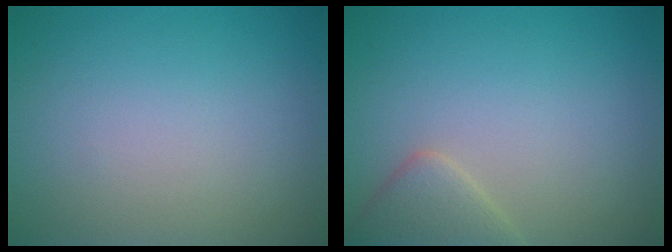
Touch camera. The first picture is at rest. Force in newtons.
{"total": 2.7, "press": 2.7, "slide": 0.2}